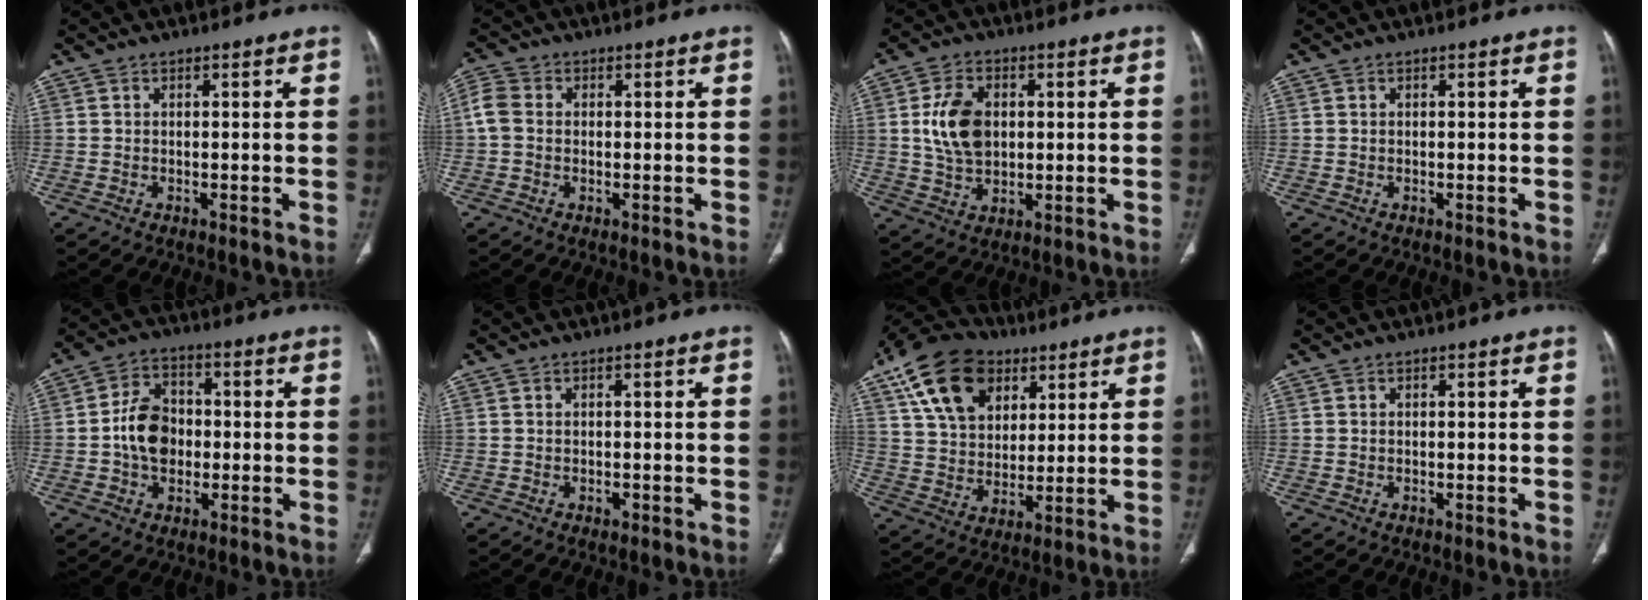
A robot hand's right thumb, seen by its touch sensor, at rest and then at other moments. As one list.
[{"total": 4.3, "force": [0.2, 3.4, 2.6], "torque": [-0.062, 0.010, -0.004]}, {"total": 9.8, "force": [1.3, 6.7, 7.0], "torque": [-0.118, -0.003, 0.031]}, {"total": 0.0}, {"total": 9.6, "force": [-0.8, 7.2, 6.2], "torque": [-0.085, 0.020, -0.020]}, {"total": 0.6, "force": [-0.2, 0.4, 0.3], "torque": [-0.003, 0.001, -0.004]}, {"total": 17.7, "force": [8.4, 12.0, 9.8], "torque": [-0.157, -0.010, 0.146]}, {"total": 0.0}]